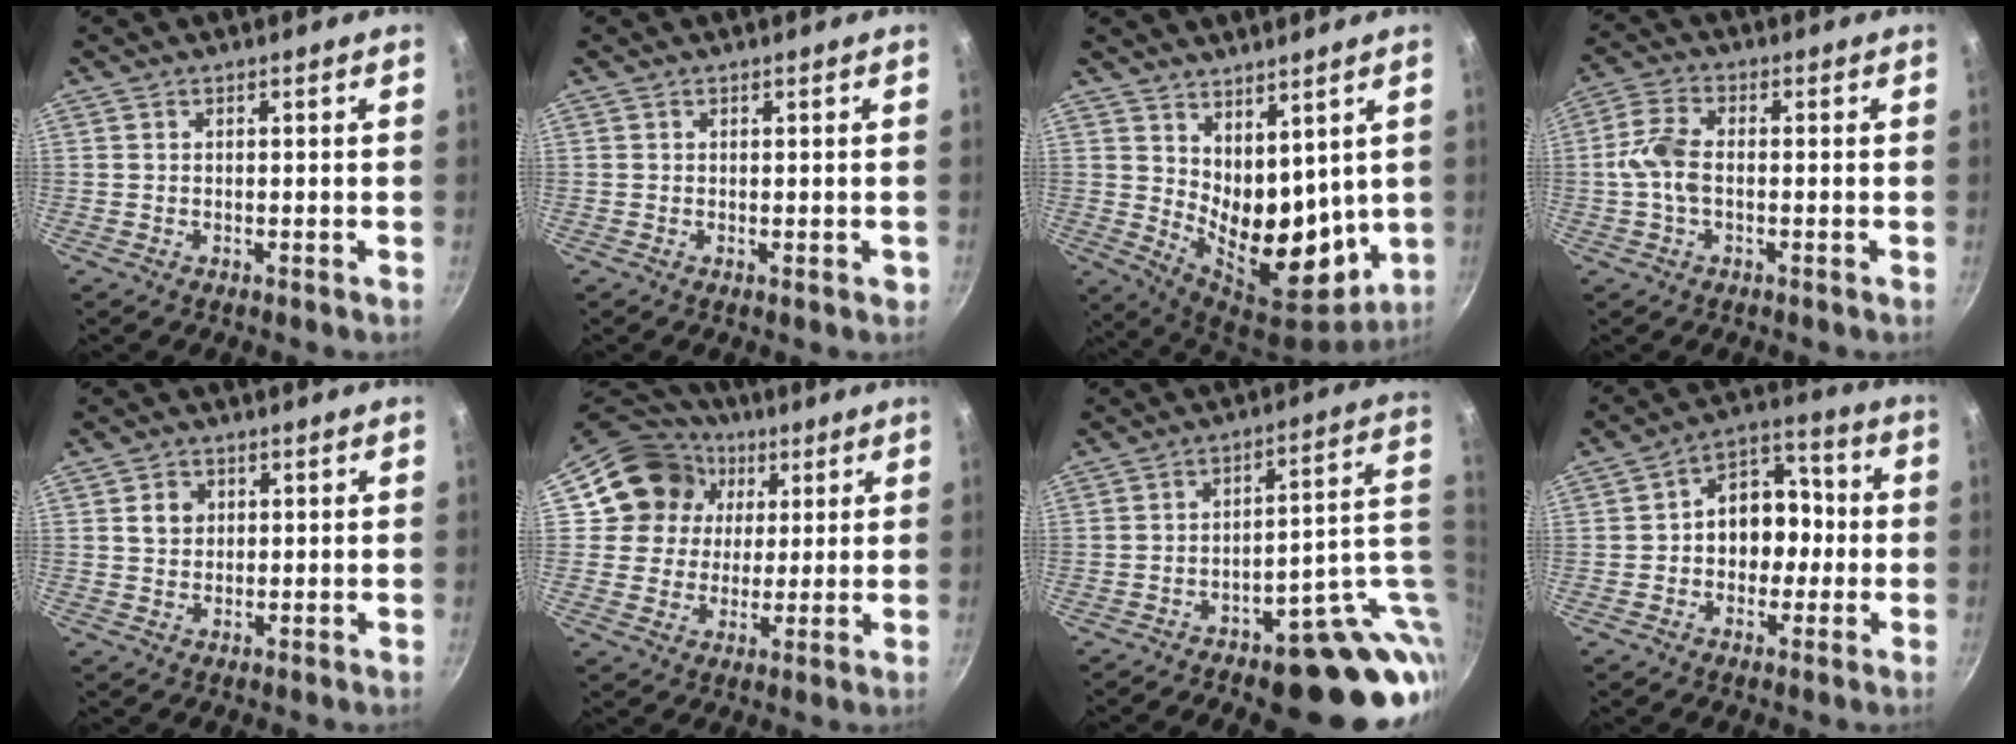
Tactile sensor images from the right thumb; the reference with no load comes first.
{"total": 1.0, "force": [-0.2, 0.5, 0.9], "torque": [-0.005, 0.001, -0.003]}
{"total": 13.9, "force": [4.9, 8.2, 10.1], "torque": [-0.126, -0.059, 0.104]}
{"total": 6.5, "force": [-0.8, 3.7, 5.3], "torque": [-0.112, 0.022, -0.025]}
{"total": 3.5, "force": [0.9, 3.0, 1.6], "torque": [-0.010, 0.004, 0.013]}
{"total": 14.1, "force": [3.9, 12.8, 4.3], "torque": [-0.050, 0.017, 0.057]}
{"total": 18.4, "force": [-4.3, 8.7, 15.7], "torque": [-0.122, 0.028, -0.049]}
{"total": 11.6, "force": [-0.9, 9.0, 7.2], "torque": [-0.044, 0.043, -0.026]}